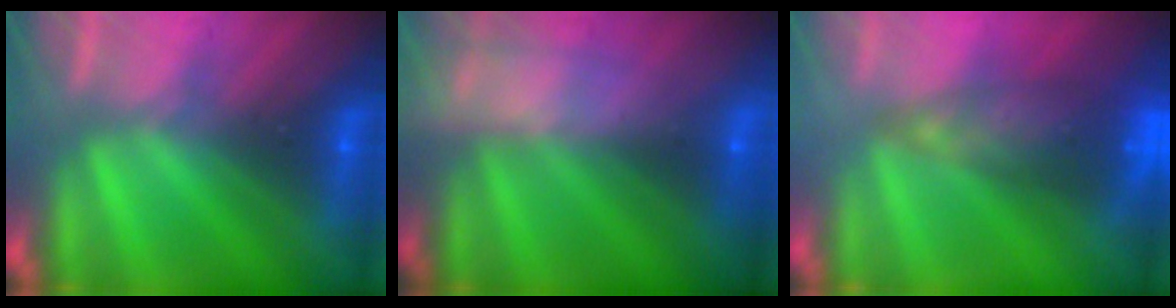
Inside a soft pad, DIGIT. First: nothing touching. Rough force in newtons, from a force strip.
{"total": 9.6}
{"total": 7.3}